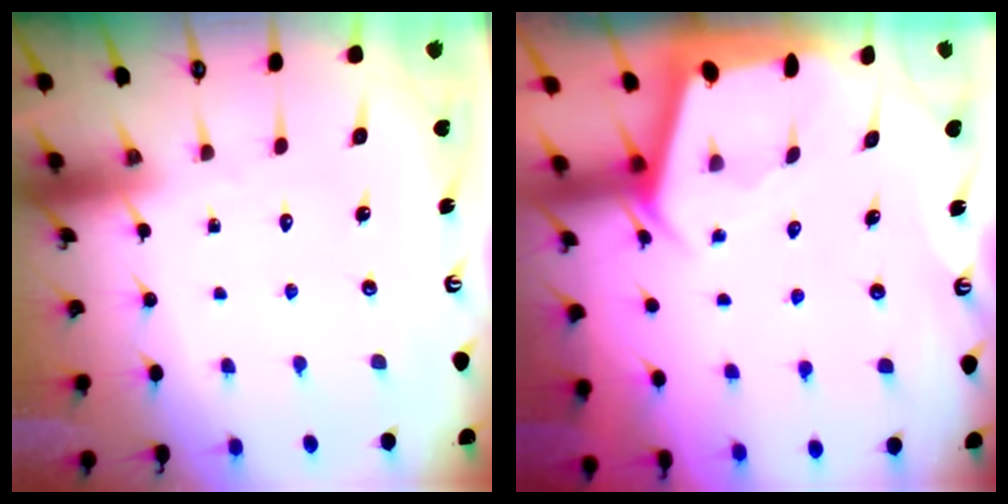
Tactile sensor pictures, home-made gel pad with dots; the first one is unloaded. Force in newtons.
{"total": 2.0, "press": 2.0, "slide": 0.3}